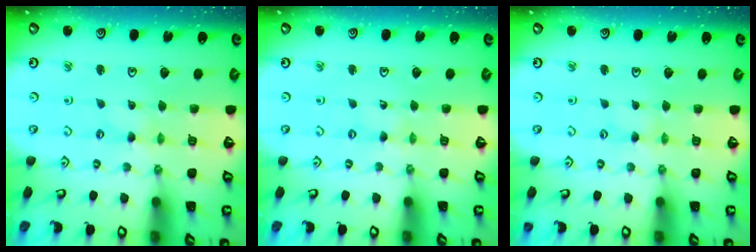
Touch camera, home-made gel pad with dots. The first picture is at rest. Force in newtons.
{"total": 0.0}
{"total": 1.1, "press": 1.1, "slide": 0.2}